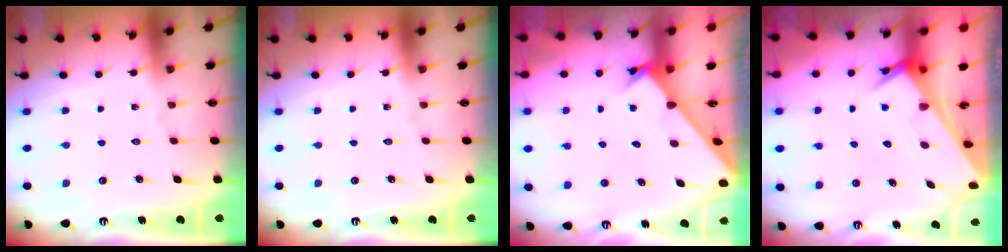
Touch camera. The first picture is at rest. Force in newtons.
{"total": 0.0}
{"total": 1.8, "press": 1.8, "slide": 0.1}
{"total": 3.1, "press": 3.1, "slide": 0.2}